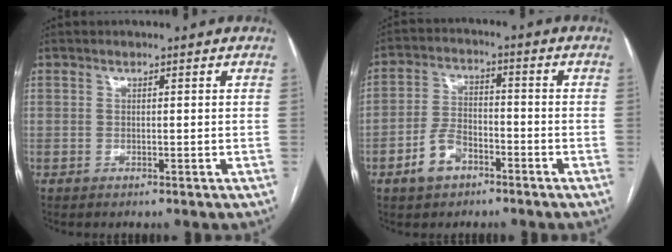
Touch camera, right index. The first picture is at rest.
{"total": 6.5, "force": [-3.6, 3.8, 3.9], "torque": [-0.086, 0.012, -0.064]}